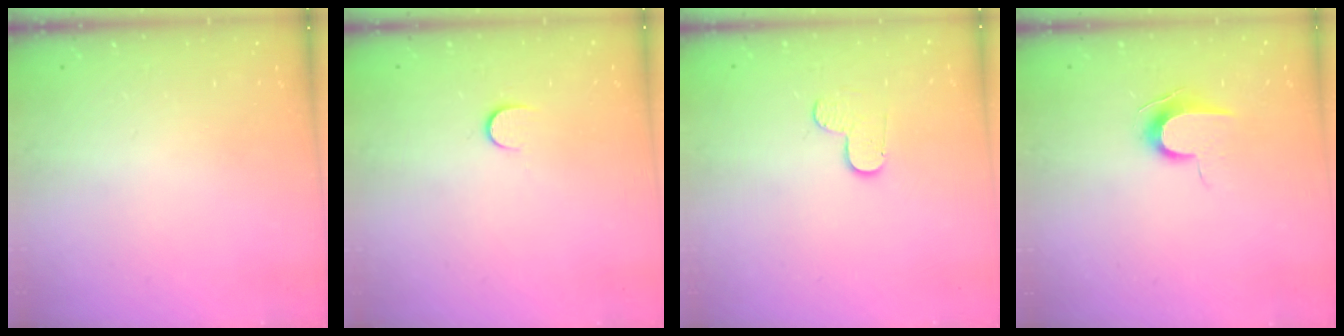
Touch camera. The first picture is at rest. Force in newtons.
{"total": 5.7, "press": 5.6, "slide": 0.7}
{"total": 4.1, "press": 4.1, "slide": 0.3}
{"total": 7.8, "press": 7.8, "slide": 0.7}